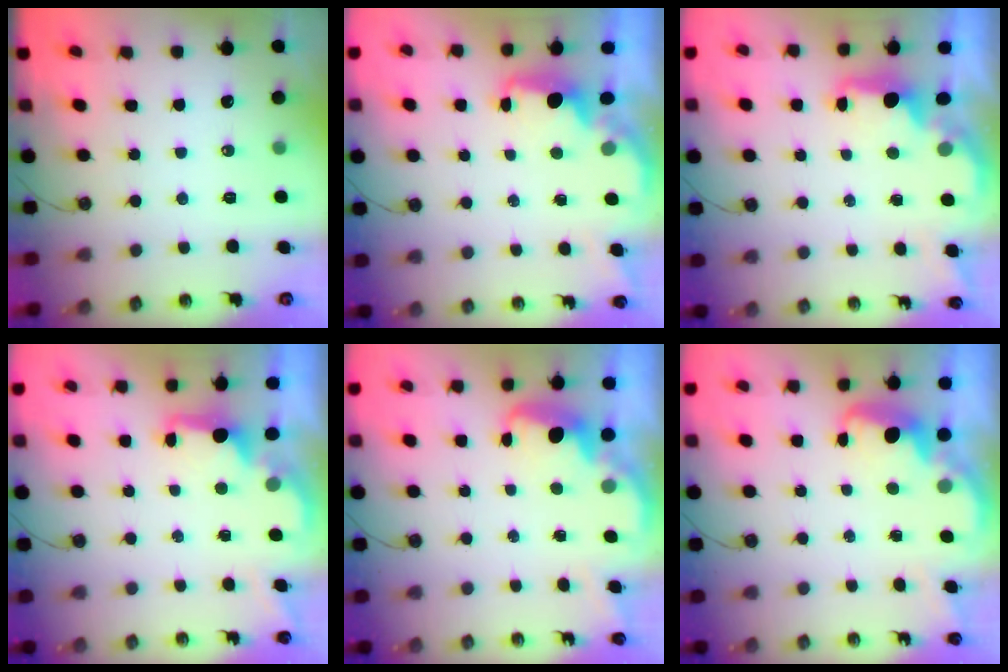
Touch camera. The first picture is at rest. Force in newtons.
{"total": 2.1, "press": 1.9, "slide": 0.8}
{"total": 1.9, "press": 1.8, "slide": 0.7}
{"total": 2.1, "press": 1.9, "slide": 0.8}
{"total": 2.7, "press": 2.6, "slide": 0.5}
{"total": 2.5, "press": 2.5, "slide": 0.4}